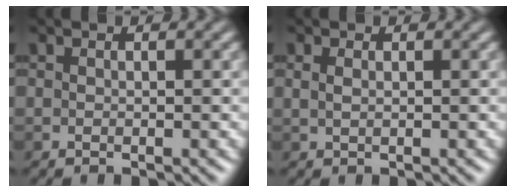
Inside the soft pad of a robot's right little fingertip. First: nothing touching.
{"total": 1.1, "force": [0.4, 0.6, 0.7], "torque": [-0.015, -0.005, 0.008]}